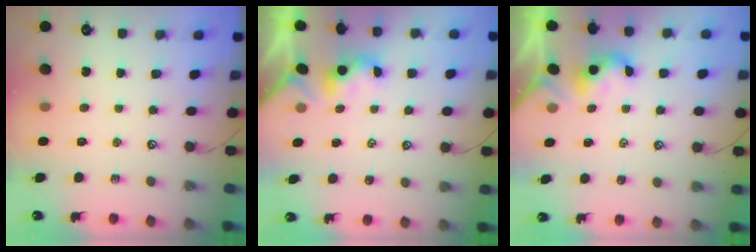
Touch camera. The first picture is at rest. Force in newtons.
{"total": 1.1, "press": 1.0, "slide": 0.4}
{"total": 2.2, "press": 2.2, "slide": 0.2}